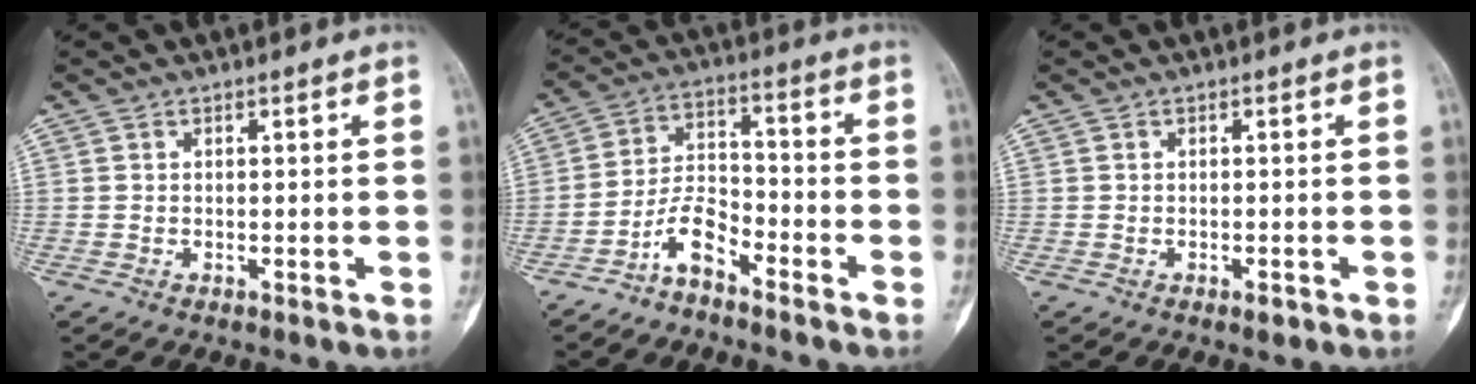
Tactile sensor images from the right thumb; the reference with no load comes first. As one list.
[{"total": 6.7, "force": [-4.9, 2.6, 3.7], "torque": [-0.069, 0.054, -0.102]}, {"total": 1.1, "force": [-0.6, 0.5, 0.7], "torque": [-0.009, 0.001, -0.008]}]